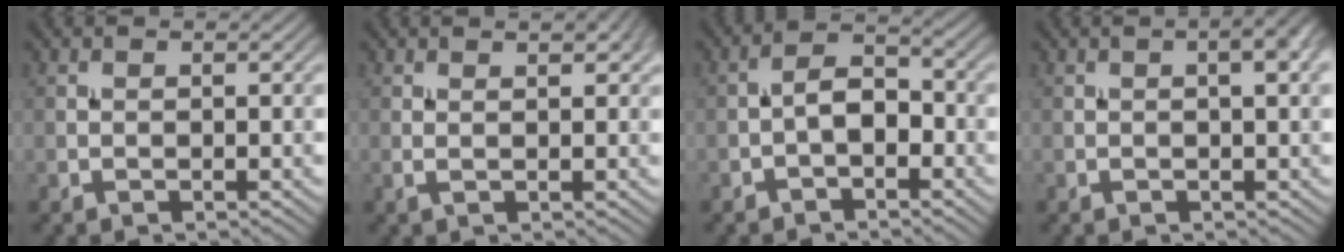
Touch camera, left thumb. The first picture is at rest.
{"total": 2.3, "force": [1.1, 0.4, 1.9], "torque": [-0.031, 0.004, 0.021]}
{"total": 3.4, "force": [-1.3, 1.8, 2.6], "torque": [-0.041, 0.014, -0.030]}
{"total": 3.5, "force": [0.8, 0.6, 3.4], "torque": [-0.051, 0.009, 0.010]}